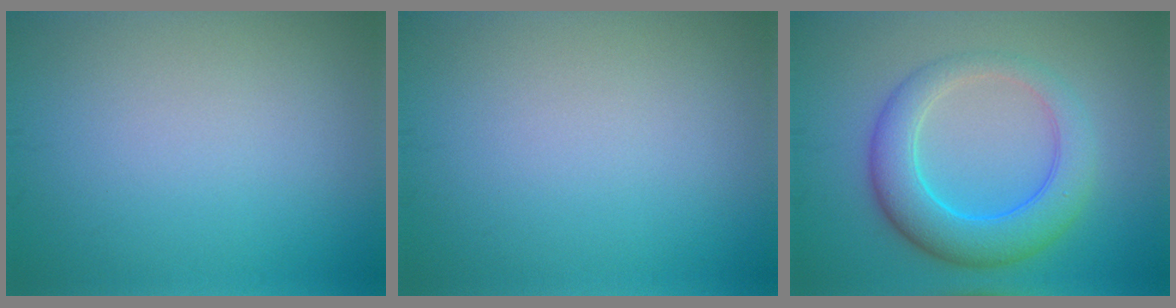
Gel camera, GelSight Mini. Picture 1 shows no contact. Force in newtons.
{"total": 0.0}
{"total": 6.5, "press": 6.5, "slide": 0.2}